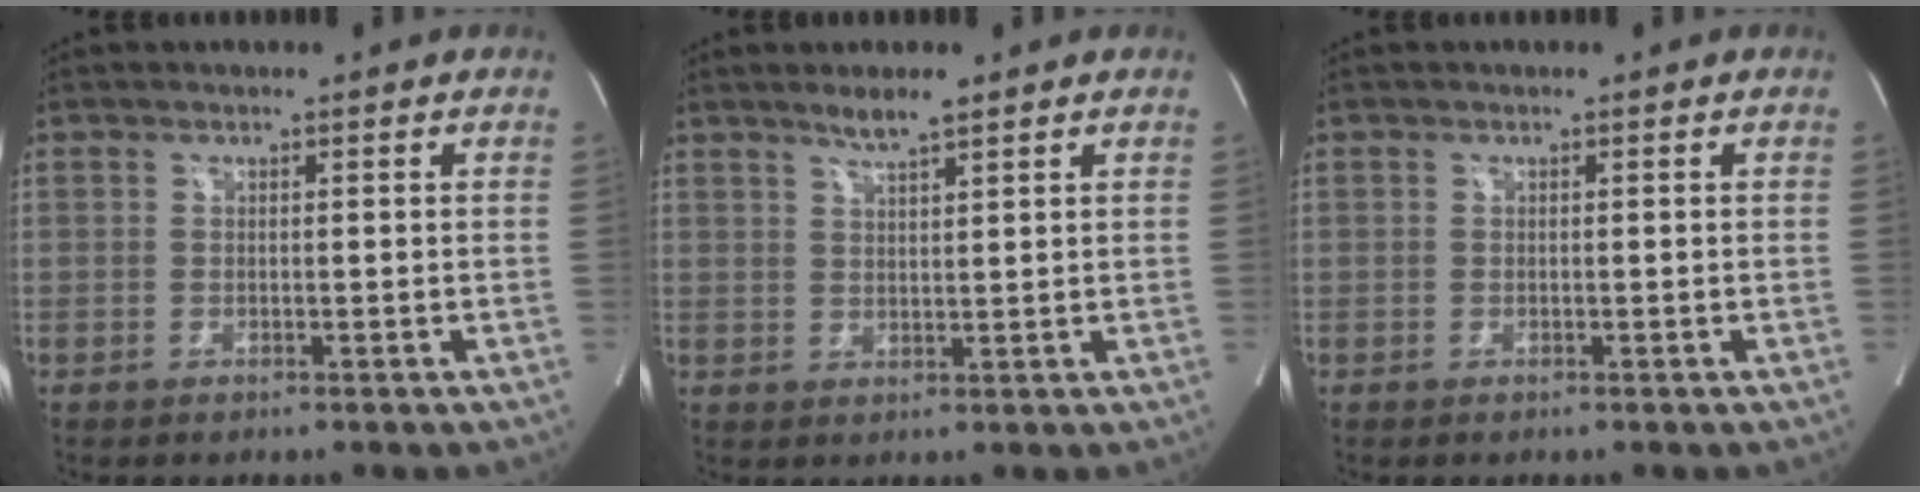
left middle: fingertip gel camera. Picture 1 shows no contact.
{"total": 3.3, "force": [2.6, 0.1, 2.0], "torque": [-0.044, 0.000, 0.050]}
{"total": 0.0}